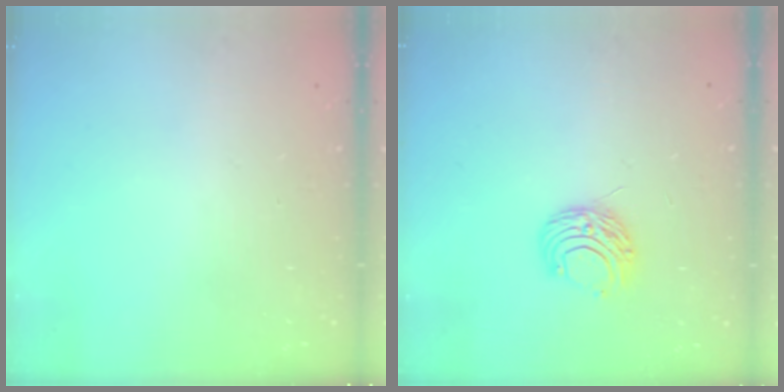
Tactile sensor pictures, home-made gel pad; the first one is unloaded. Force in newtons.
{"total": 7.5, "press": 7.4, "slide": 0.6}